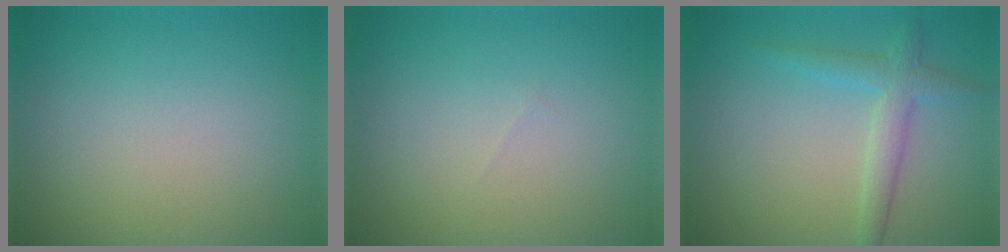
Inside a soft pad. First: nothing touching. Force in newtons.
{"total": 0.0}
{"total": 2.8, "press": 2.8, "slide": 0.1}